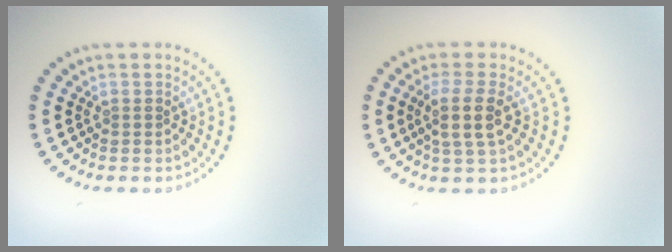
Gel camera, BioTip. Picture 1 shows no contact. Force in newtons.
{"total": 2.8, "press": 2.5, "slide": 1.2}